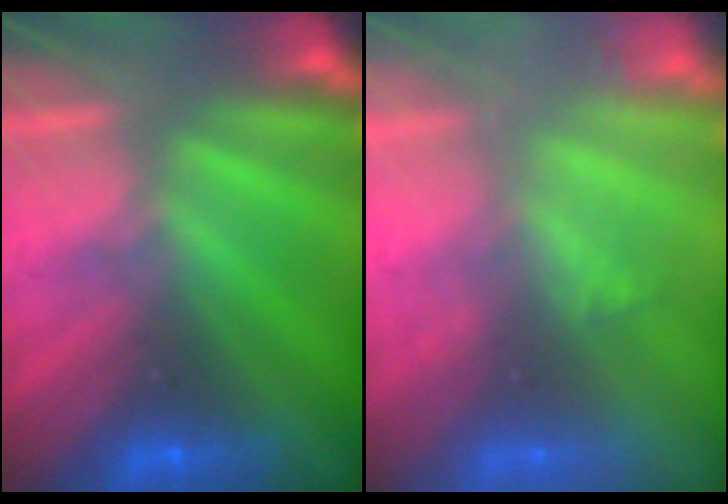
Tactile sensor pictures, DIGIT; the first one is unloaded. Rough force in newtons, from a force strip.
{"total": 1.6}